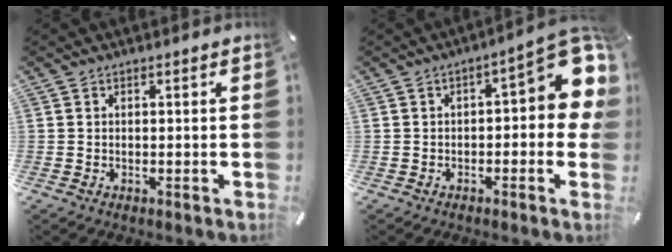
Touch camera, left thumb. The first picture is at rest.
{"total": 12.1, "force": [3.5, 4.7, 10.6], "torque": [-0.129, -0.032, 0.059]}